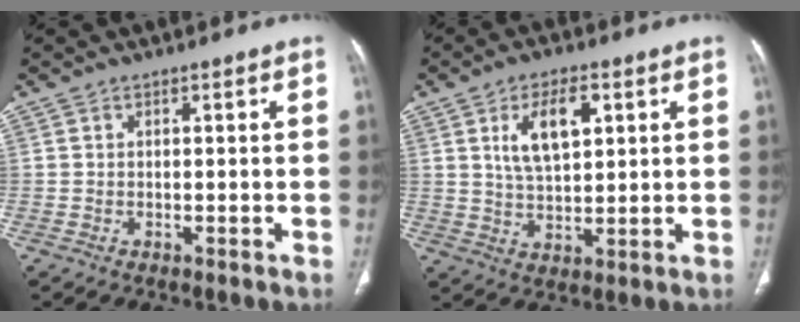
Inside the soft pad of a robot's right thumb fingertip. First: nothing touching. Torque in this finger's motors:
{"motor_torque": [0.00, 0.11, 0.42, -0.01, 0.22]}